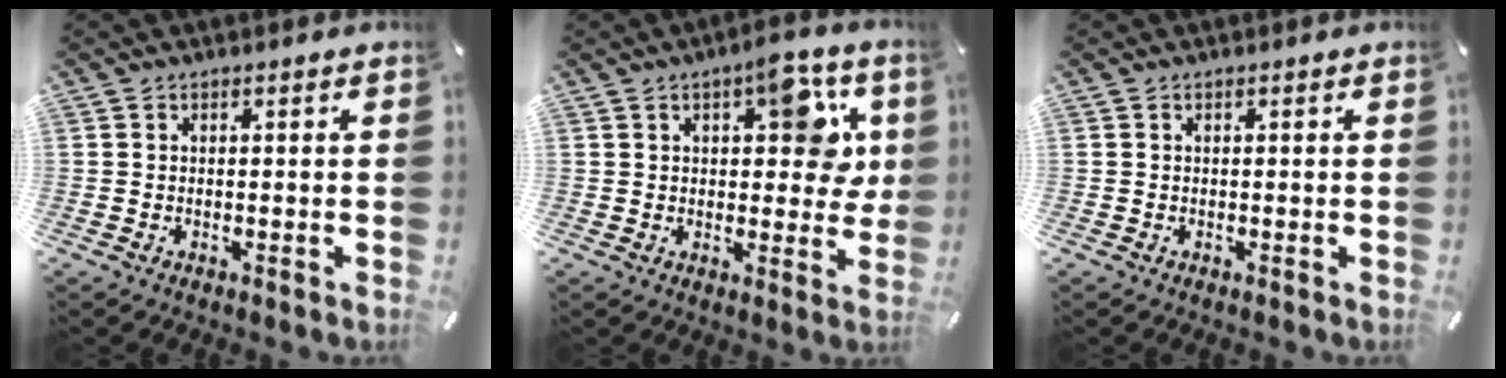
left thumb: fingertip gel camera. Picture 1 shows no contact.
{"total": 12.2, "force": [3.4, 6.8, 9.6], "torque": [-0.111, -0.010, 0.053]}
{"total": 0.0}